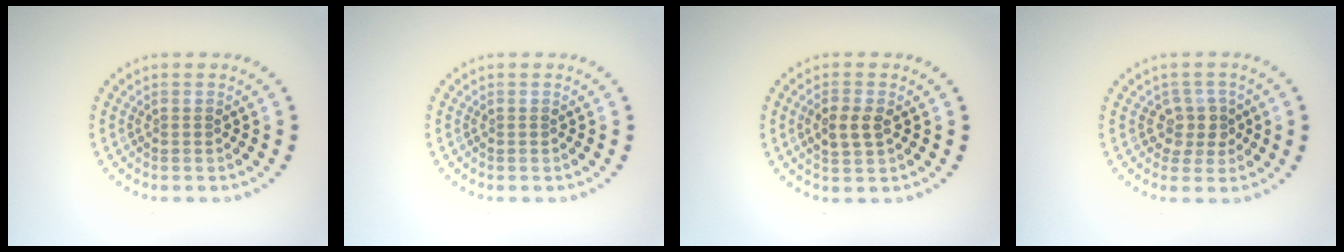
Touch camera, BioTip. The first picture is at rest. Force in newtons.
{"total": 0.0}
{"total": 2.4, "press": 2.4, "slide": 0.2}
{"total": 2.3, "press": 1.9, "slide": 1.2}